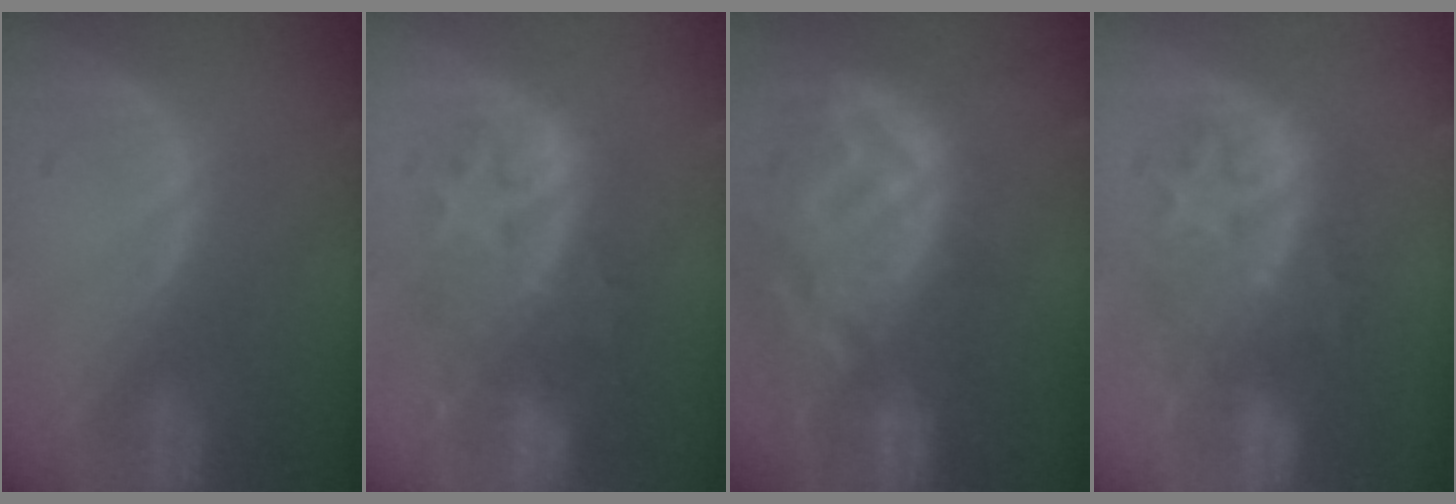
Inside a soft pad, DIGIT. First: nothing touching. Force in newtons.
{"total": 9.4, "press": 8.7, "slide": 3.7}
{"total": 12.1, "press": 10.9, "slide": 5.4}
{"total": 8.3, "press": 8.2, "slide": 1.0}